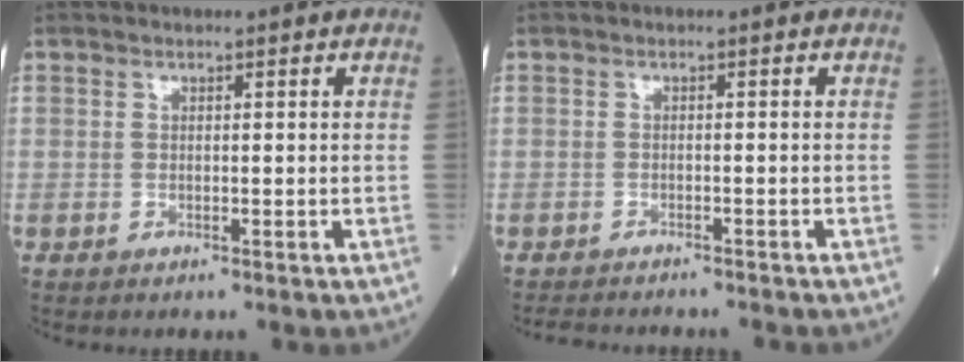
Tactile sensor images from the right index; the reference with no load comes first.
{"total": 7.0, "force": [-6.5, 1.2, 2.3], "torque": [-0.029, -0.007, -0.092]}